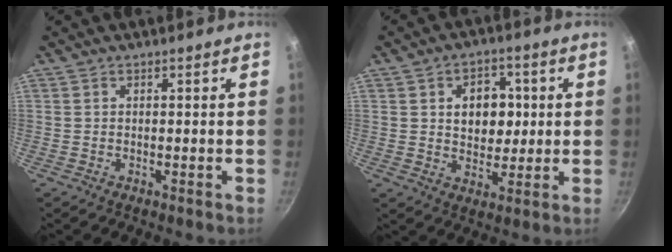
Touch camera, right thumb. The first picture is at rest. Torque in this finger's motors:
{"motor_torque": [-0.22, 0.48, 0.44, -0.36, 0.06]}